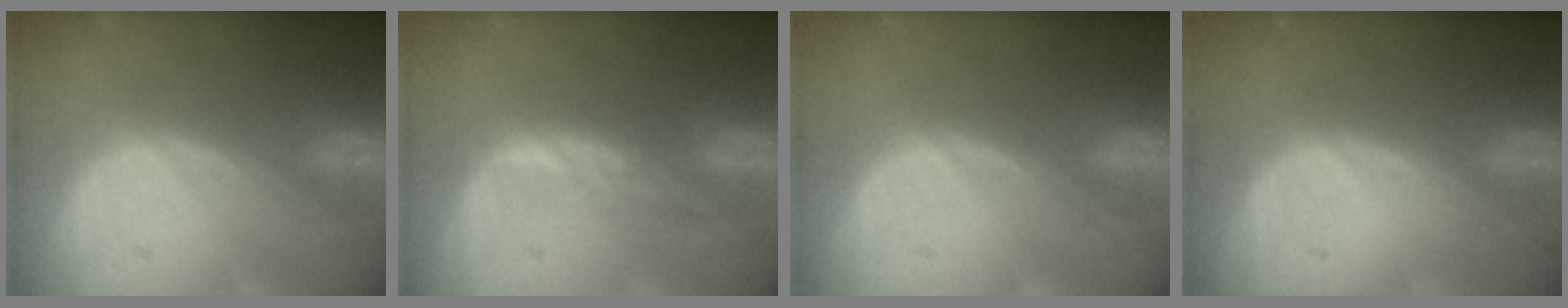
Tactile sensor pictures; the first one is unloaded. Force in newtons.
{"total": 2.4, "press": 2.4, "slide": 0.2}
{"total": 0.0}
{"total": 0.0}